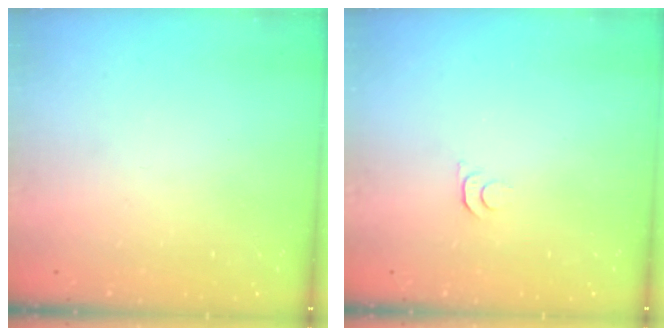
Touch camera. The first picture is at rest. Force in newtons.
{"total": 5.3, "press": 5.3, "slide": 0.5}